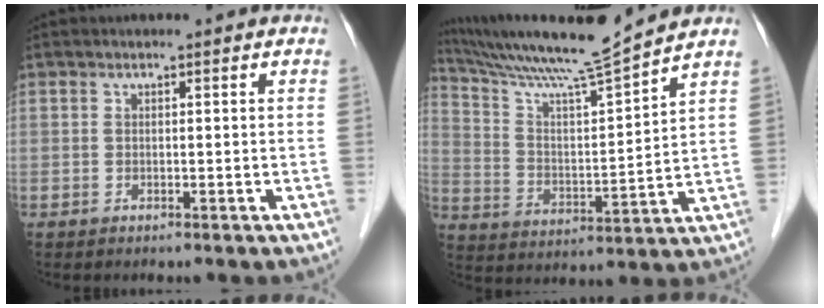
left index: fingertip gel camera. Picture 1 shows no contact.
{"total": 14.4, "force": [13.1, -2.0, 5.6], "torque": [-0.111, -0.010, 0.229]}